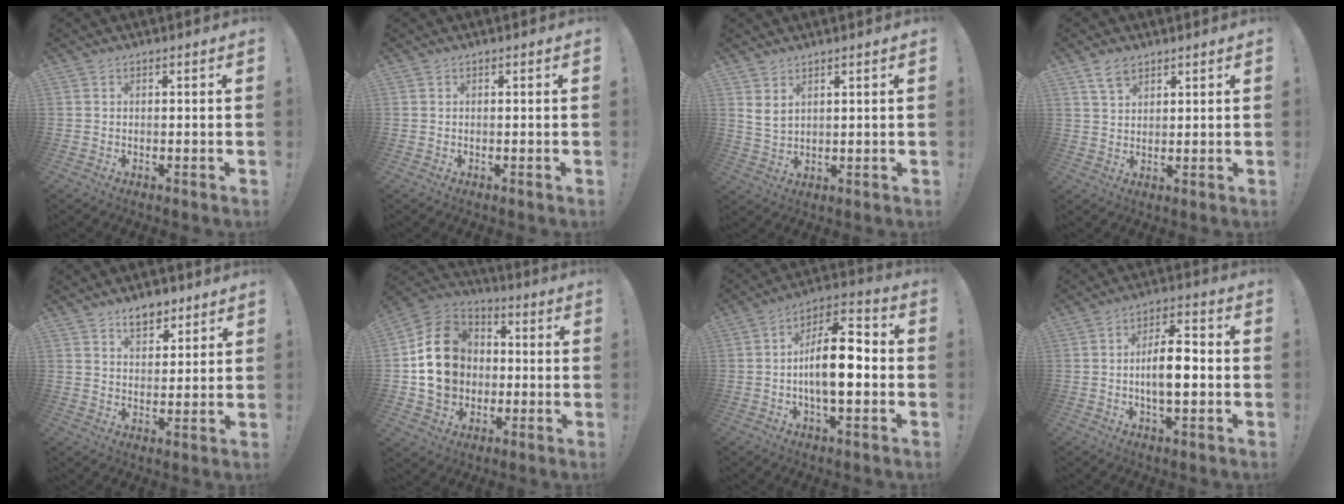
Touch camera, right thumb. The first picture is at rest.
{"total": 0.0}
{"total": 4.2, "force": [2.7, 1.8, 2.6], "torque": [-0.051, -0.012, 0.053]}
{"total": 5.1, "force": [3.6, 2.8, 2.3], "torque": [-0.041, -0.010, 0.066]}
{"total": 7.4, "force": [5.2, 4.3, 3.1], "torque": [-0.037, -0.025, 0.094]}
{"total": 18.2, "force": [0.6, 15.6, 9.5], "torque": [-0.135, 0.019, 0.023]}
{"total": 13.8, "force": [-1.9, 5.8, 12.4], "torque": [-0.209, 0.011, -0.037]}
{"total": 8.8, "force": [-1.2, 3.8, 7.9], "torque": [-0.141, 0.009, -0.026]}